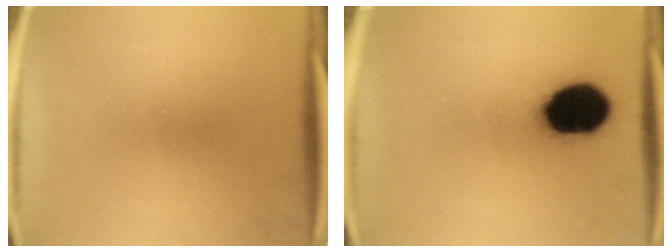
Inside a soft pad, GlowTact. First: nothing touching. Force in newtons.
{"total": 16.9}